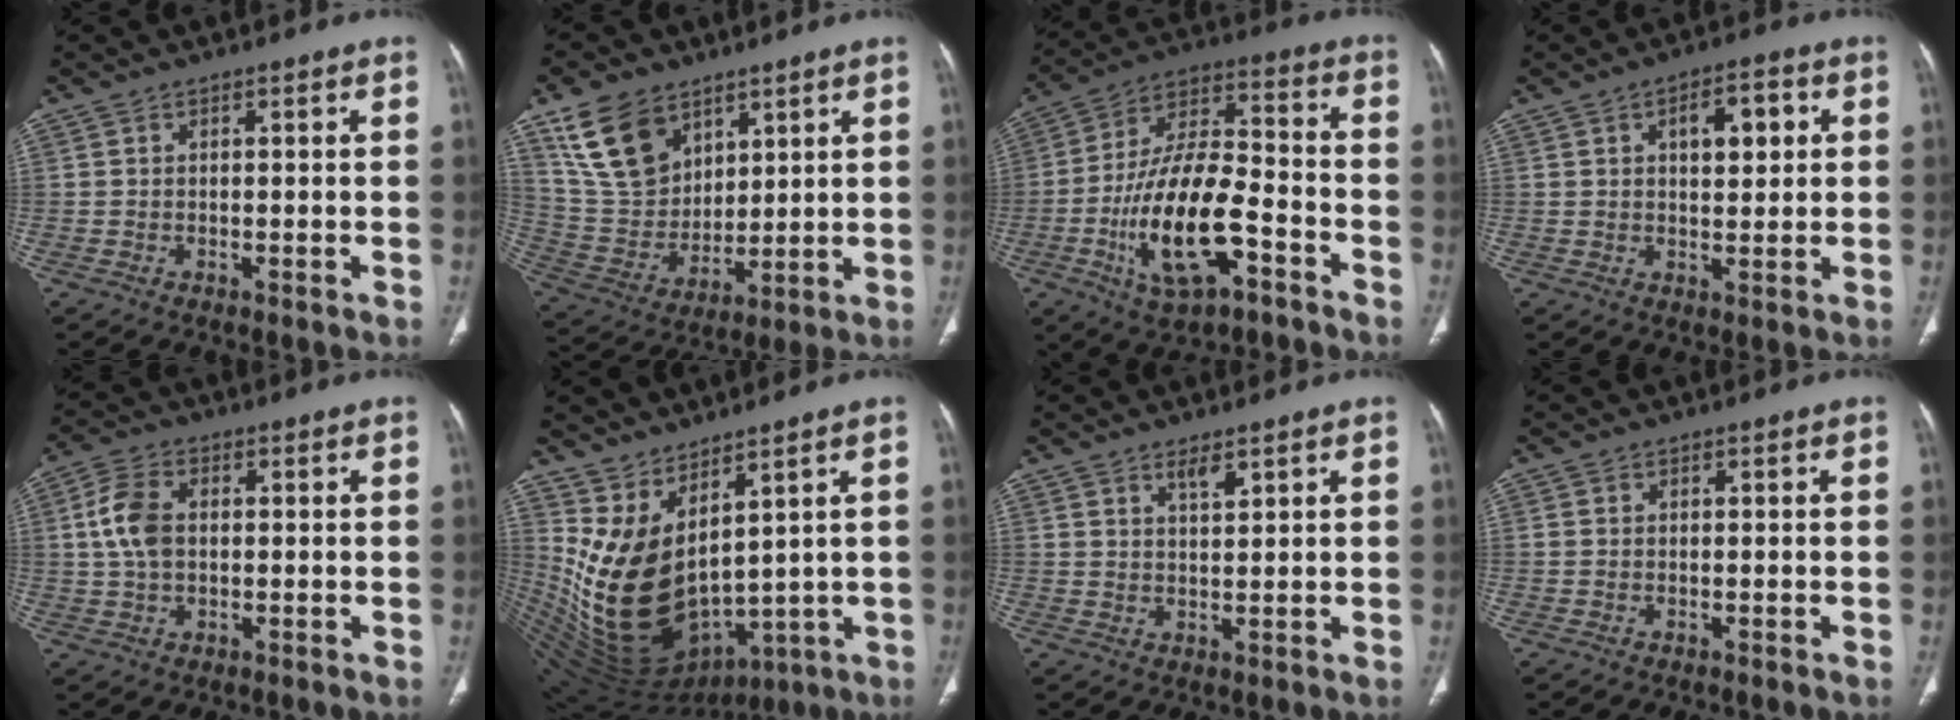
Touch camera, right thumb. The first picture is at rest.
{"total": 12.5, "force": [6.9, 8.4, 6.2], "torque": [-0.092, -0.025, 0.144]}
{"total": 18.6, "force": [-6.3, 8.1, 15.6], "torque": [-0.290, 0.038, -0.107]}
{"total": 6.8, "force": [2.0, 3.3, 5.6], "torque": [-0.066, 0.001, 0.029]}
{"total": 7.3, "force": [0.7, 4.8, 5.5], "torque": [-0.112, 0.014, 0.013]}
{"total": 16.0, "force": [5.4, 8.4, 12.4], "torque": [-0.205, -0.062, 0.139]}
{"total": 2.6, "force": [1.9, 0.7, 1.6], "torque": [-0.021, -0.016, 0.037]}
{"total": 0.0}